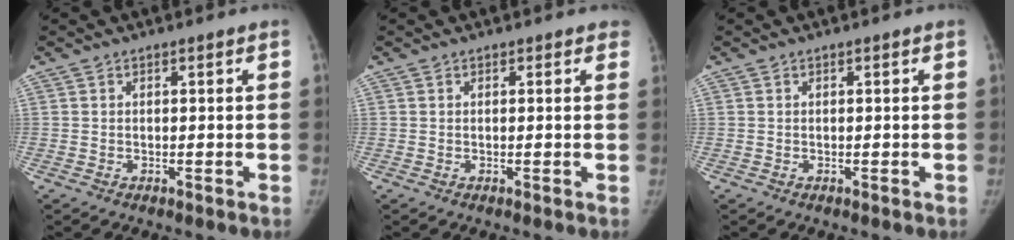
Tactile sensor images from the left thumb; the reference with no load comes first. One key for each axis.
{"total": 1.3, "fx": 1.0, "fy": 0.6, "fz": 0.4, "tx": 0.008, "ty": -0.002, "tz": 0.001}
{"total": 0.0}